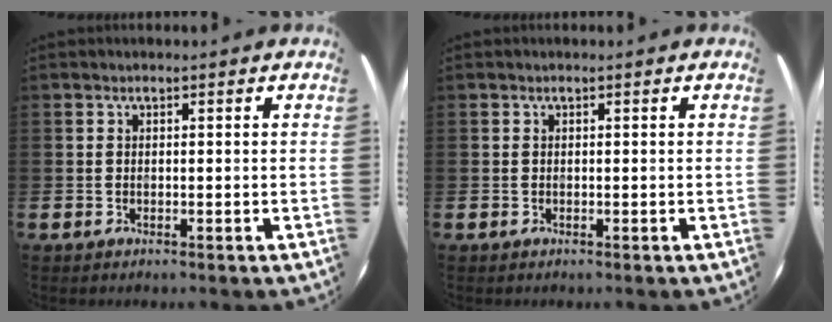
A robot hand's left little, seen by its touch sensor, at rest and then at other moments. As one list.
[{"total": 0.0}]